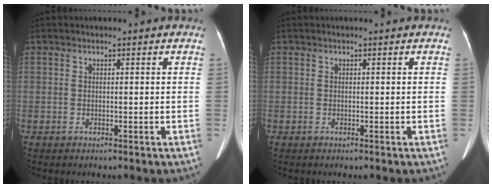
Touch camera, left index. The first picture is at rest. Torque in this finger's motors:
{"motor_torque": [0.00, 0.00, 0.00, 0.00]}